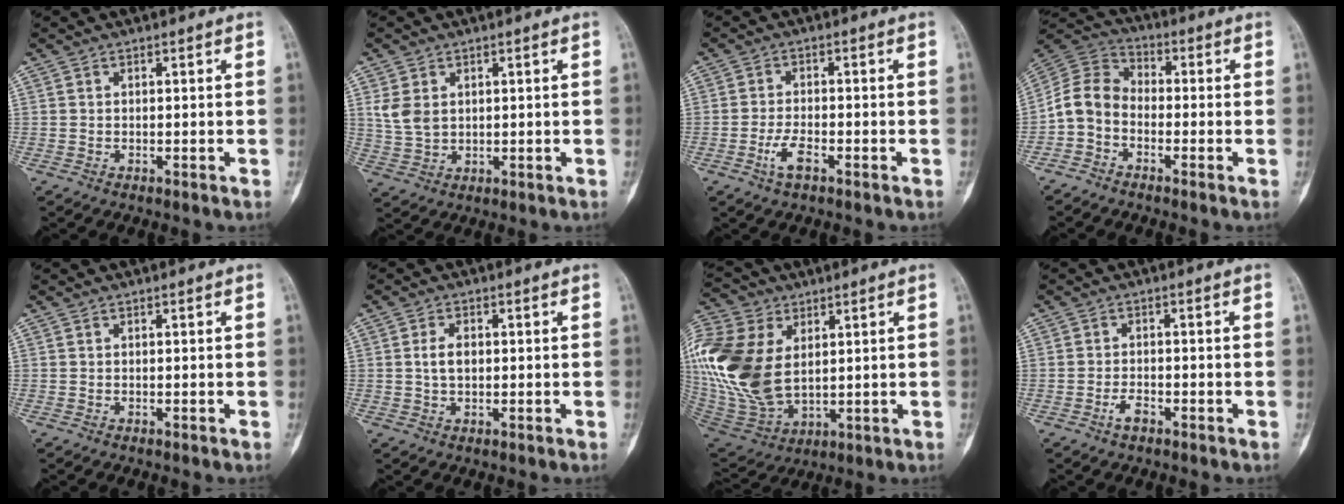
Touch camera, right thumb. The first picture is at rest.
{"total": 5.2, "force": [1.6, 3.9, 3.1], "torque": [-0.055, -0.004, 0.044]}
{"total": 4.0, "force": [-2.0, 1.6, 3.0], "torque": [-0.064, 0.010, -0.037]}
{"total": 8.0, "force": [-2.6, 6.1, 4.5], "torque": [-0.079, 0.042, -0.069]}
{"total": 0.0}
{"total": 3.5, "force": [0.3, 2.2, 2.8], "torque": [-0.049, 0.004, 0.007]}
{"total": 23.2, "force": [5.0, 15.1, 16.9], "torque": [-0.386, -0.020, 0.106]}
{"total": 2.4, "force": [-1.4, 1.2, 1.5], "torque": [-0.030, 0.008, -0.027]}